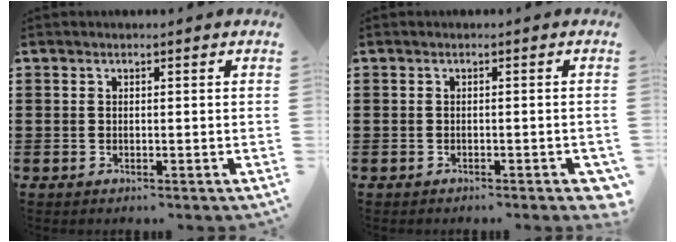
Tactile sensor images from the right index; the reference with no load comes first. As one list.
[{"total": 1.0, "force": [-0.7, 0.2, 0.7], "torque": [-0.015, -0.002, -0.012]}]